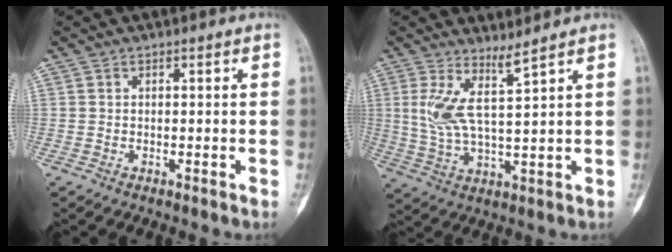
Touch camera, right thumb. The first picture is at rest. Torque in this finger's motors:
{"motor_torque": [0.42, 1.19, 0.23, 0.32, 0.15]}